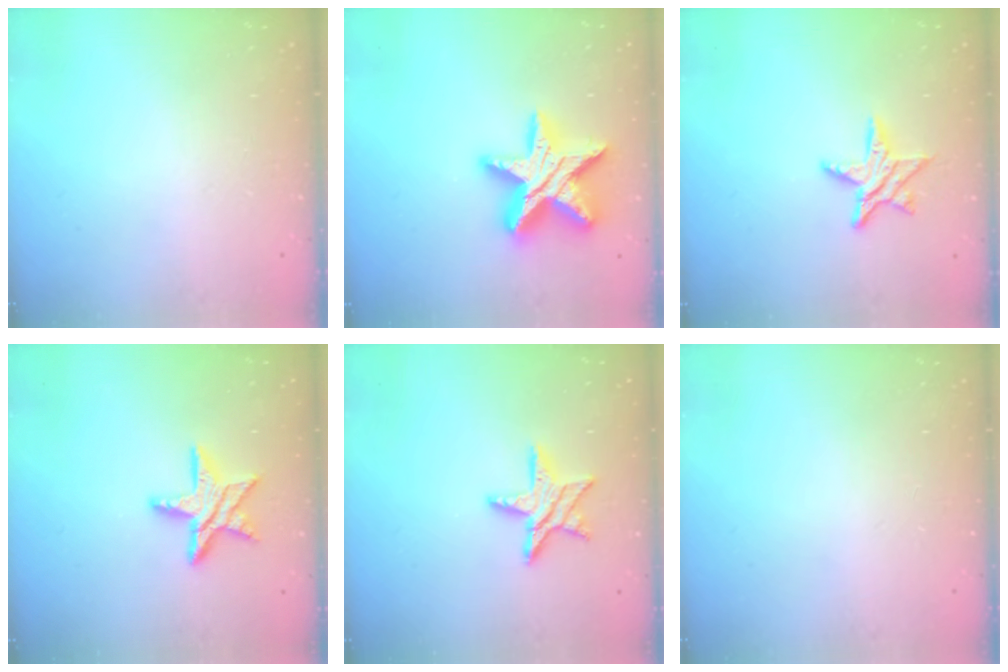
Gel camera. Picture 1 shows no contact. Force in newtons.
{"total": 19.4, "press": 19.4, "slide": 1.6}
{"total": 8.9, "press": 8.9, "slide": 0.5}
{"total": 13.0, "press": 13.0, "slide": 1.2}
{"total": 9.2, "press": 9.2, "slide": 0.3}
{"total": 0.0}